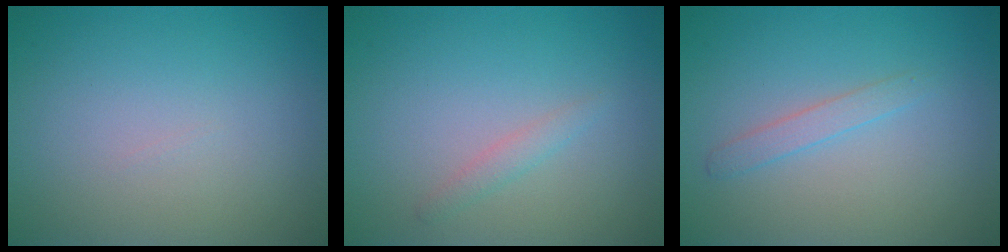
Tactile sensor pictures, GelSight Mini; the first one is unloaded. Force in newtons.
{"total": 1.1, "press": 1.1, "slide": 0.2}
{"total": 1.3, "press": 1.3, "slide": 0.0}